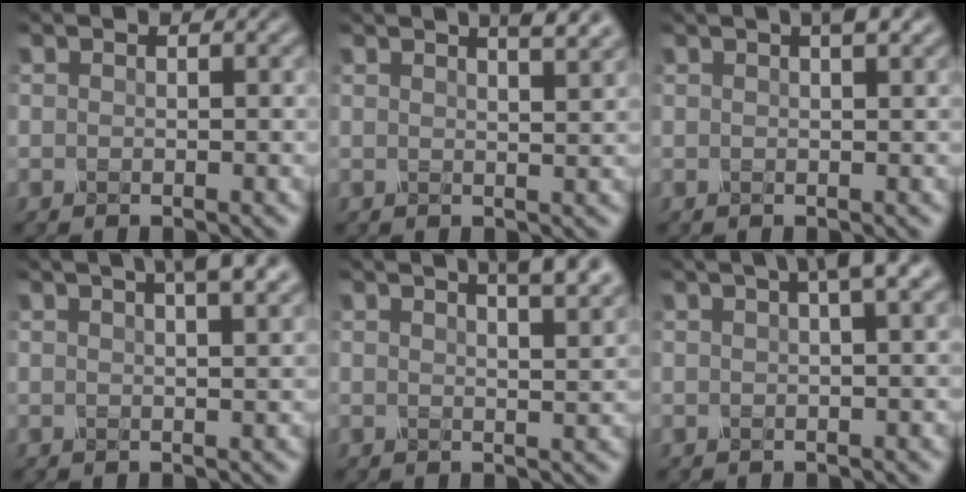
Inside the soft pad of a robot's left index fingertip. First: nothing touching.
{"total": 3.9, "force": [2.8, 1.2, 2.5], "torque": [-0.012, 0.018, 0.010]}
{"total": 1.8, "force": [1.0, 0.4, 1.4], "torque": [-0.014, 0.004, 0.010]}
{"total": 5.7, "force": [3.5, 1.9, 4.2], "torque": [-0.031, 0.029, 0.018]}
{"total": 6.3, "force": [4.2, 2.0, 4.2], "torque": [-0.024, 0.033, 0.024]}
{"total": 3.7, "force": [1.8, 0.6, 3.1], "torque": [-0.040, 0.014, 0.025]}